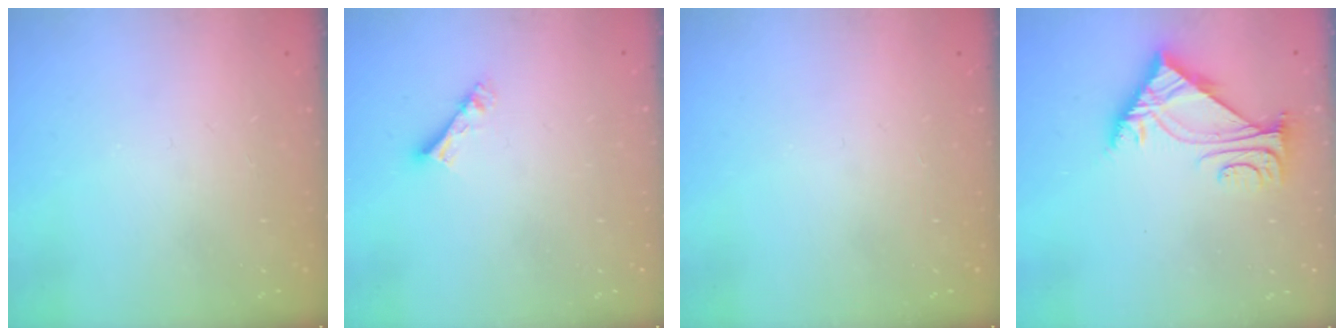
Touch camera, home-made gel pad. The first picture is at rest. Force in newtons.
{"total": 4.6, "press": 4.6, "slide": 0.4}
{"total": 0.0}
{"total": 6.2, "press": 6.2, "slide": 0.7}